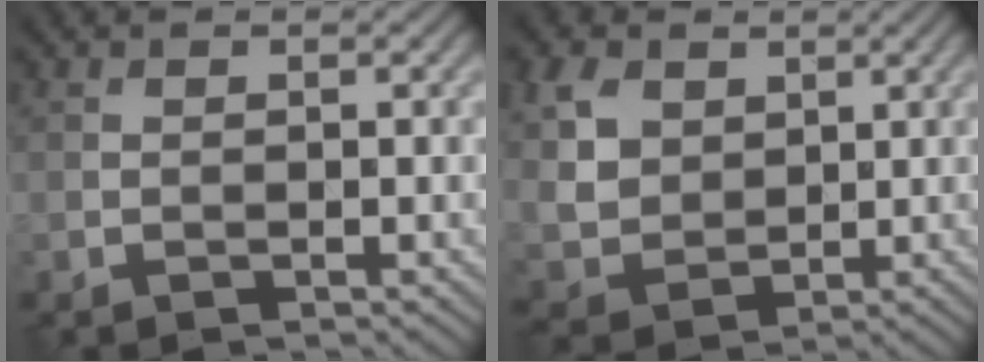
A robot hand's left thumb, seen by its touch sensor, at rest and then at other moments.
{"total": 7.7, "force": [3.1, 5.8, 4.1], "torque": [-0.134, 0.009, 0.063]}